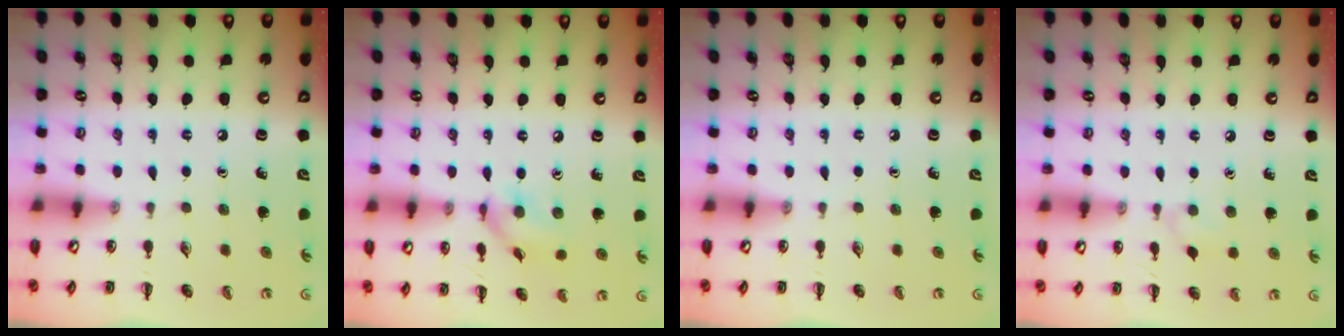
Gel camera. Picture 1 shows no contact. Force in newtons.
{"total": 8.8, "press": 8.8, "slide": 0.9}
{"total": 0.0}
{"total": 3.4, "press": 3.1, "slide": 1.2}